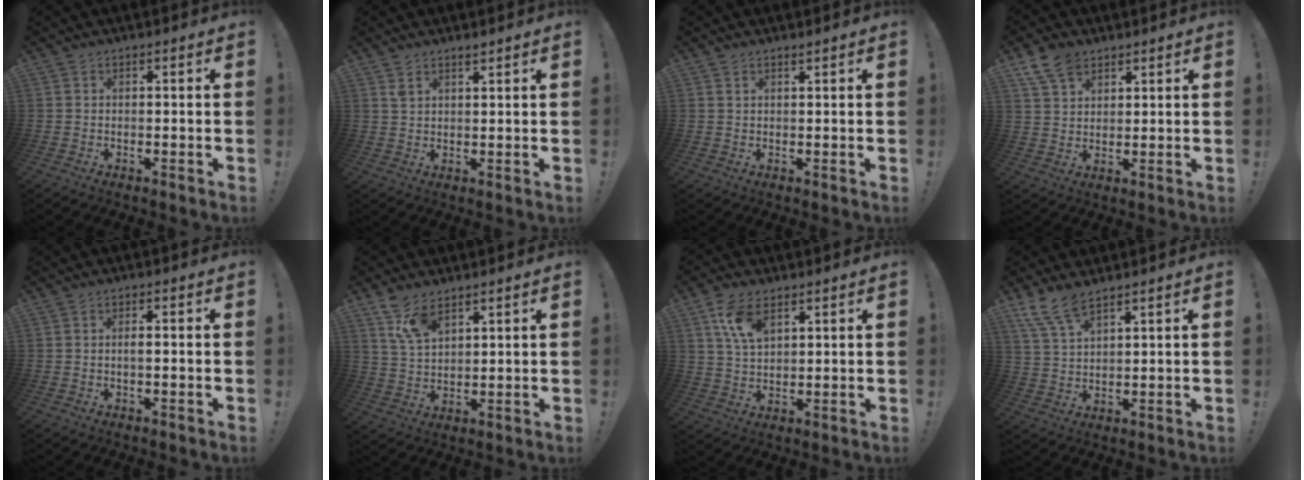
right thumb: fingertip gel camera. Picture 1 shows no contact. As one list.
[{"total": 2.6, "force": [2.2, 1.0, 1.2], "torque": [-0.018, -0.014, 0.039]}, {"total": 1.1, "force": [0.9, 0.2, 0.6], "torque": [-0.012, 0.000, 0.018]}, {"total": 8.6, "force": [5.5, 5.3, 3.9], "torque": [-0.074, -0.016, 0.109]}, {"total": 1.6, "force": [-0.5, 0.2, 1.5], "torque": [-0.027, 0.002, -0.011]}, {"total": 8.4, "force": [5.8, 3.7, 4.8], "torque": [-0.099, -0.022, 0.111]}, {"total": 8.8, "force": [4.7, 4.7, 5.8], "torque": [-0.121, -0.011, 0.090]}, {"total": 7.8, "force": [6.1, 2.4, 4.2], "torque": [-0.095, -0.026, 0.119]}]